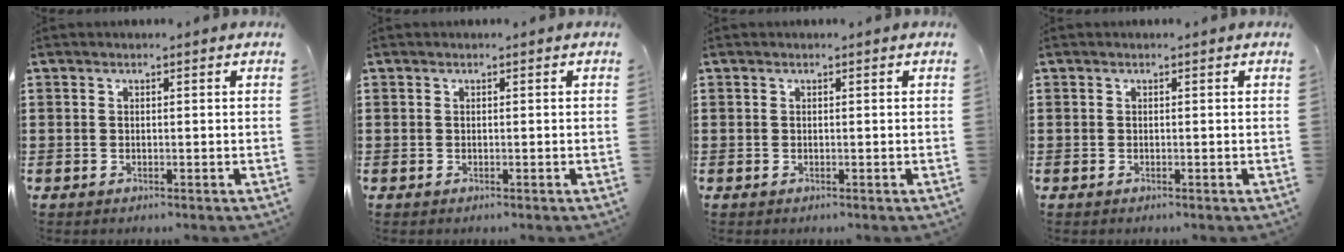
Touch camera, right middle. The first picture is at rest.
{"total": 0.0}
{"total": 0.0}
{"total": 0.0}